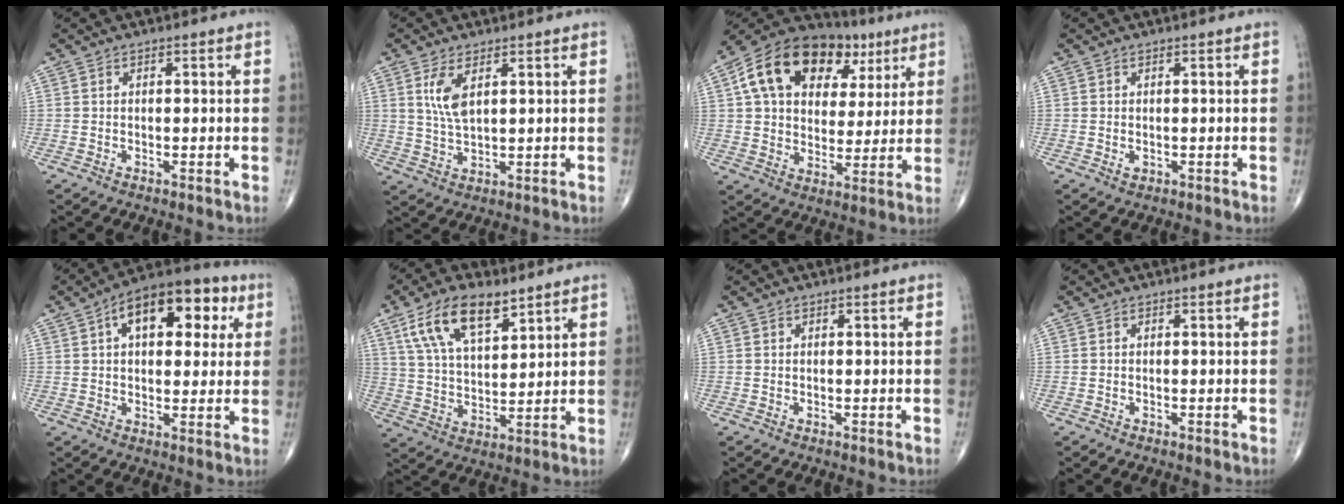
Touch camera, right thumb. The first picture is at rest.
{"total": 5.4, "force": [2.1, 2.1, 4.4], "torque": [-0.090, -0.010, 0.050]}
{"total": 22.2, "force": [8.7, 14.5, 14.3], "torque": [-0.211, 0.018, 0.138]}
{"total": 0.6, "force": [0.0, 0.4, 0.4], "torque": [-0.005, 0.001, 0.001]}
{"total": 16.3, "force": [5.6, 8.8, 12.5], "torque": [-0.138, 0.017, 0.074]}
{"total": 13.8, "force": [7.9, 6.2, 9.5], "torque": [-0.154, -0.024, 0.152]}
{"total": 0.0}
{"total": 0.0}